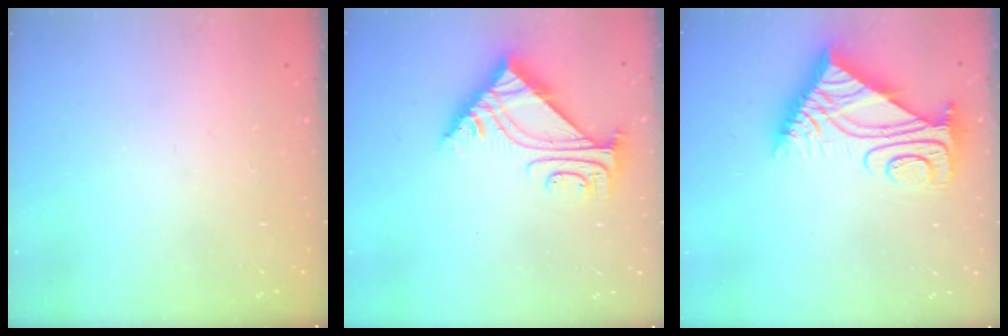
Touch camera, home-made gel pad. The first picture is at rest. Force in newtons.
{"total": 7.5, "press": 7.4, "slide": 0.8}
{"total": 8.7, "press": 8.7, "slide": 0.5}